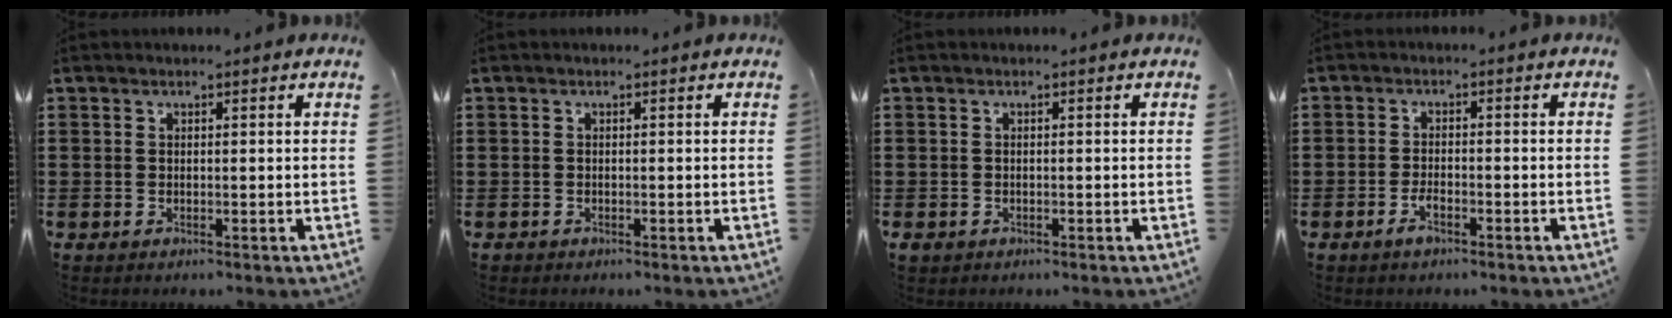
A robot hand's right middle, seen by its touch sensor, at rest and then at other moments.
{"total": 0.6, "force": [-0.4, 0.4, -0.1], "torque": [0.002, 0.005, -0.012]}
{"total": 0.5, "force": [-0.3, 0.4, 0.1], "torque": [-0.005, -0.001, -0.007]}
{"total": 2.5, "force": [-1.7, 1.0, 1.5], "torque": [-0.035, 0.000, -0.034]}